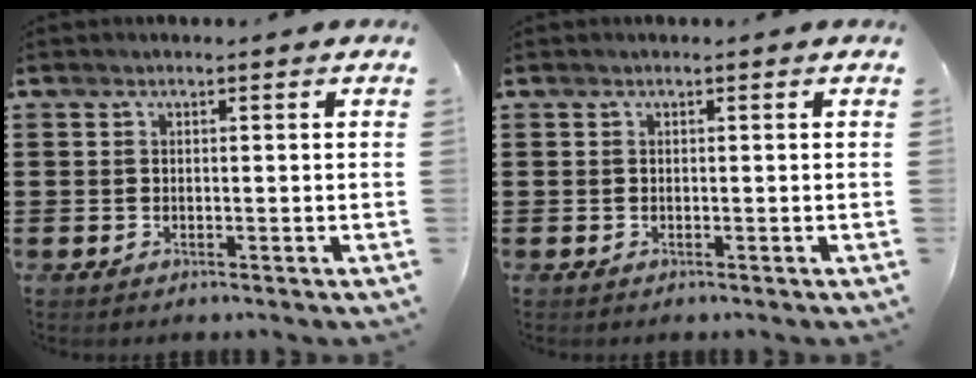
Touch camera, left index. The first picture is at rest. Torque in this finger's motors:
{"motor_torque": [0.00, 0.00, 0.00, 0.00]}